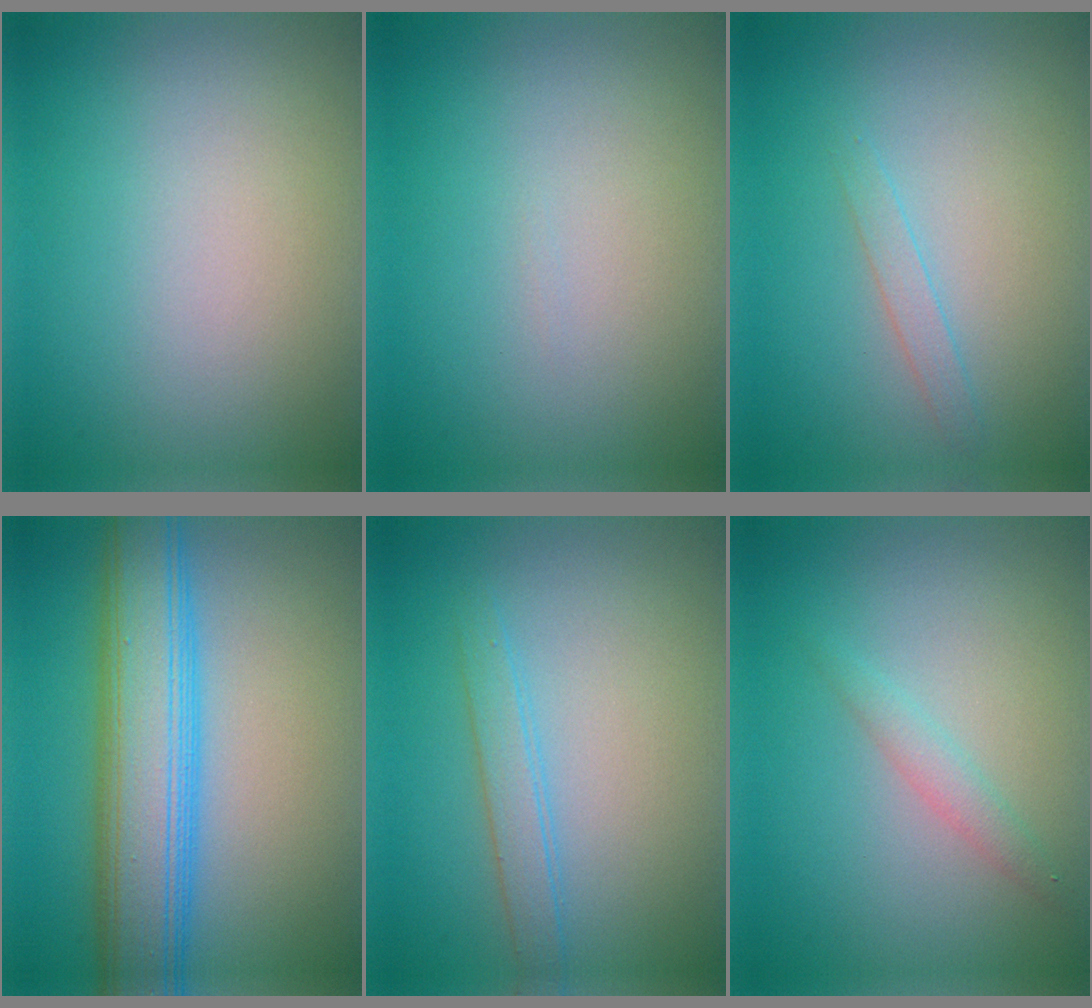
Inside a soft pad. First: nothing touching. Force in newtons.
{"total": 0.0}
{"total": 1.1, "press": 1.1, "slide": 0.1}
{"total": 8.7, "press": 8.7, "slide": 0.2}
{"total": 1.9, "press": 1.9, "slide": 0.1}
{"total": 1.4, "press": 1.4, "slide": 0.0}